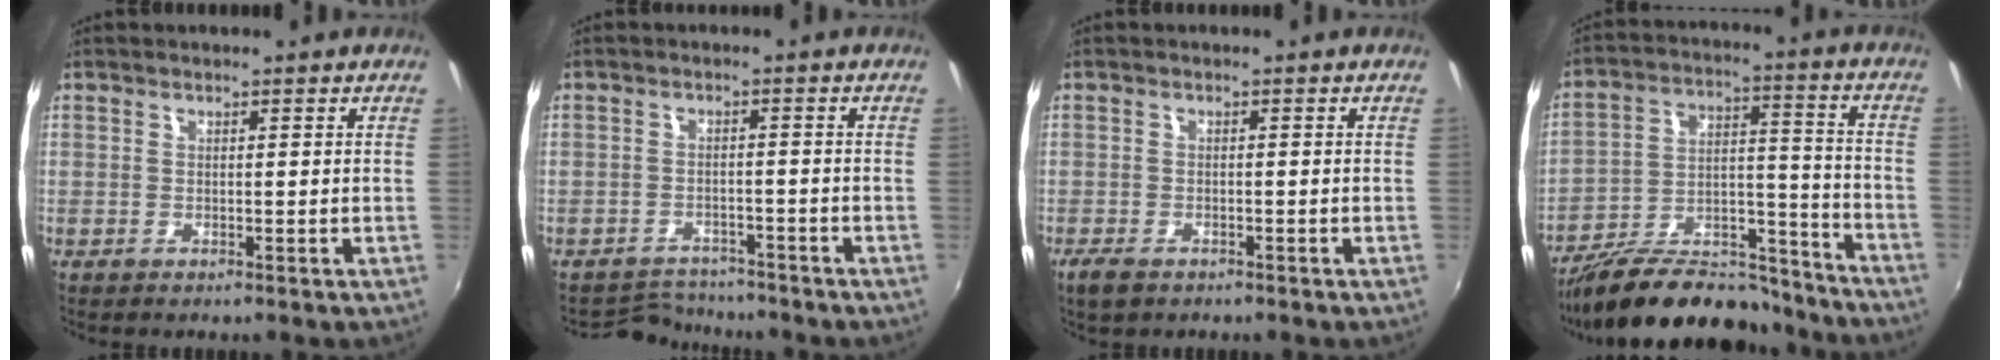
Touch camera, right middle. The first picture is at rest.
{"total": 5.4, "force": [-5.0, 1.8, -0.4], "torque": [-0.009, 0.010, -0.082]}
{"total": 3.4, "force": [-2.4, 1.7, 1.7], "torque": [-0.042, -0.009, -0.043]}
{"total": 21.9, "force": [-18.5, 7.6, 9.0], "torque": [-0.158, 0.032, -0.272]}